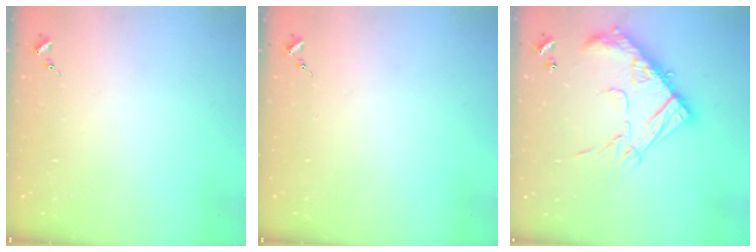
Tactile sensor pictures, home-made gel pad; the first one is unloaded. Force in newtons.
{"total": 0.0}
{"total": 21.7, "press": 21.6, "slide": 1.9}